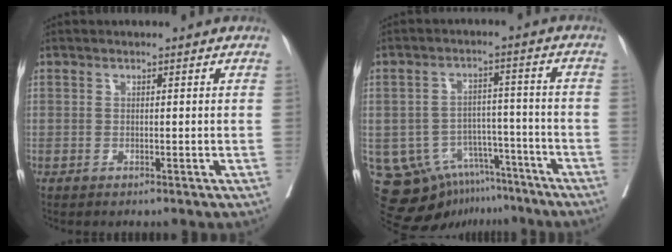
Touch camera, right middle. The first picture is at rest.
{"total": 13.2, "force": [-8.8, 8.6, 4.5], "torque": [-0.077, 0.039, -0.122]}